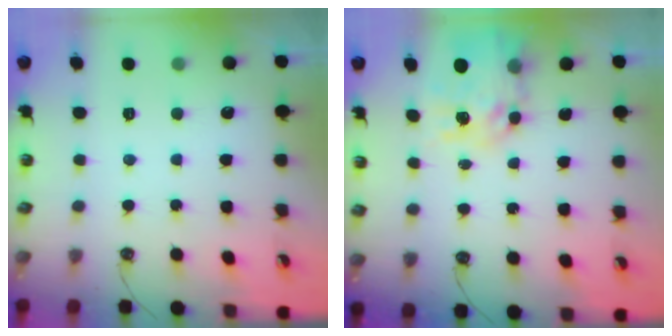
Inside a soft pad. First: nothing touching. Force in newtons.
{"total": 11.2, "press": 11.2, "slide": 1.1}